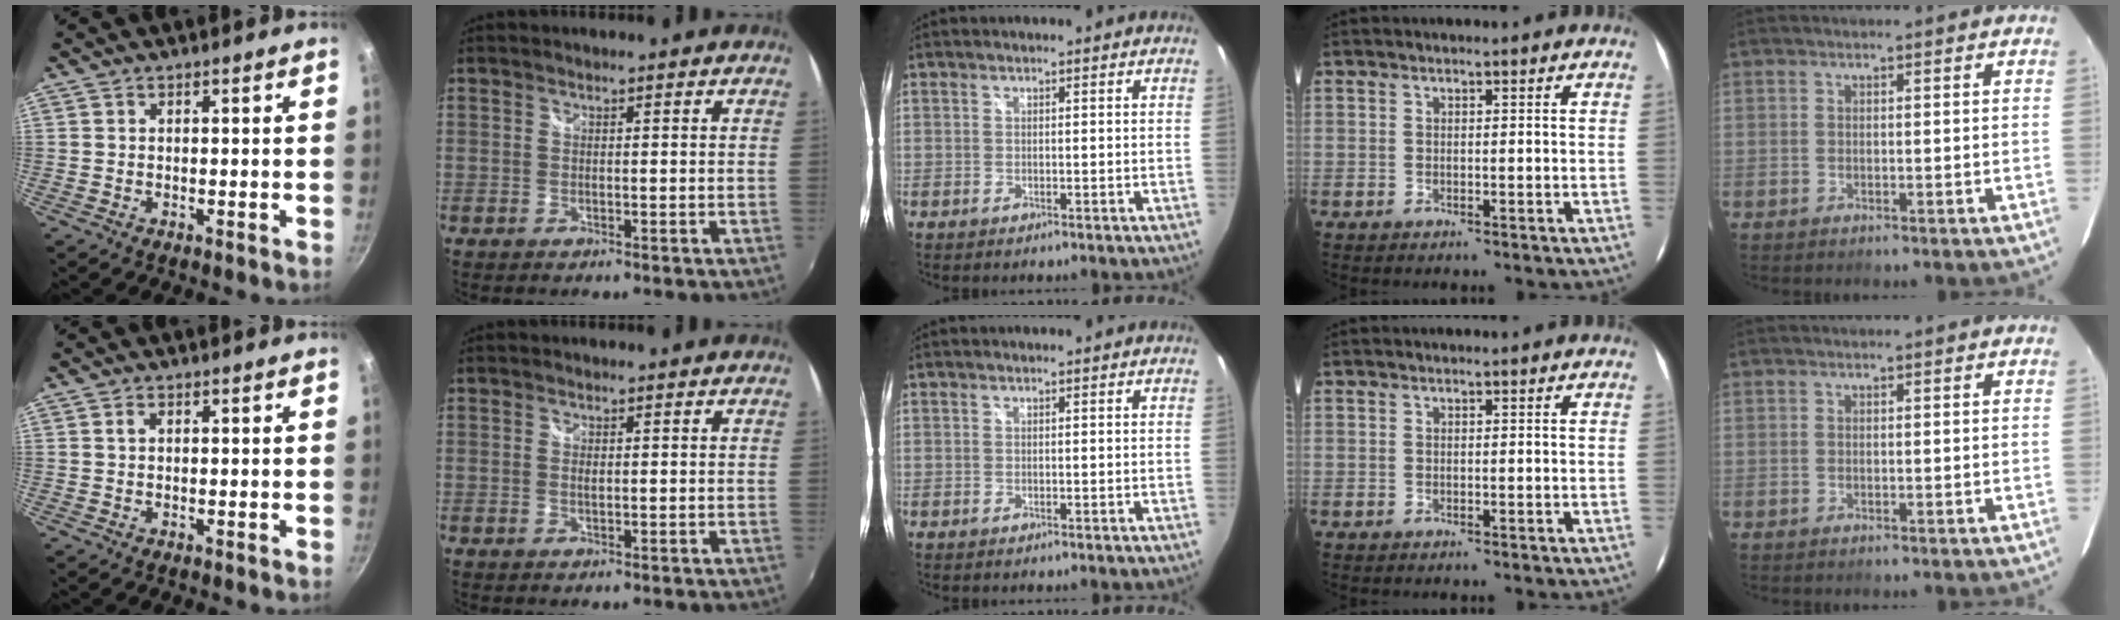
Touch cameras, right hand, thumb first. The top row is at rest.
{"thumb": {"total": 0.9, "force": [0.2, 0.5, 0.6], "torque": [-0.010, 0.005, 0.003]}, "index": {"total": 0.8, "force": [0.1, 0.4, 0.7], "torque": [-0.013, -0.001, 0.000]}}